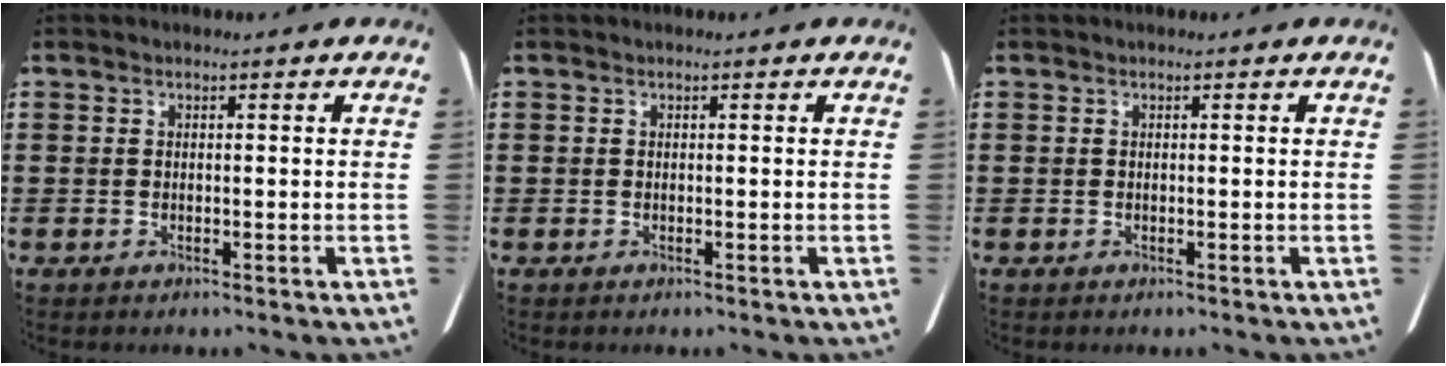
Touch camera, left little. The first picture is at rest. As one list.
[{"total": 0.0}, {"total": 0.0}]